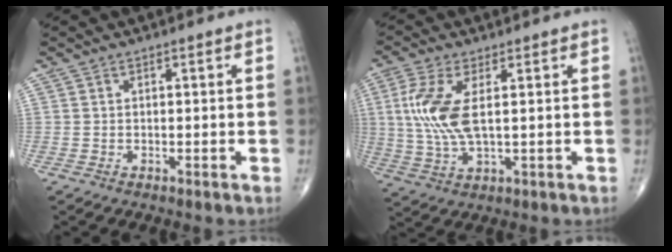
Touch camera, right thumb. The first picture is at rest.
{"total": 10.0, "force": [1.7, 3.9, 9.0], "torque": [-0.215, -0.003, 0.038]}